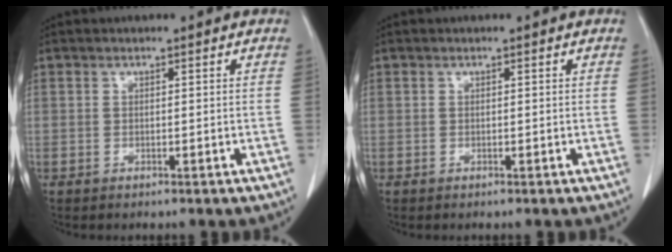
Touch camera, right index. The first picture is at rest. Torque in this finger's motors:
{"motor_torque": [0.01, -0.01, 0.03, 0.00]}